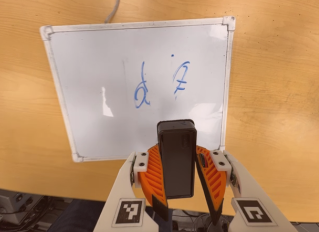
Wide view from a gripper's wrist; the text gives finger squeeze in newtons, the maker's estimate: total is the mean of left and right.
{"total": 8.0, "left": 8.9, "right": 7.1}